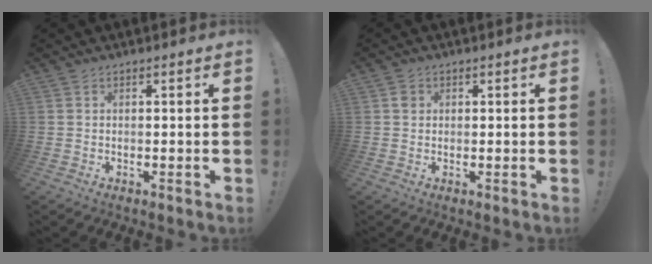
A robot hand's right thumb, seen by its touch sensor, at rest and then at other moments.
{"total": 1.7, "force": [0.5, 1.6, 0.5], "torque": [0.001, -0.001, 0.007]}